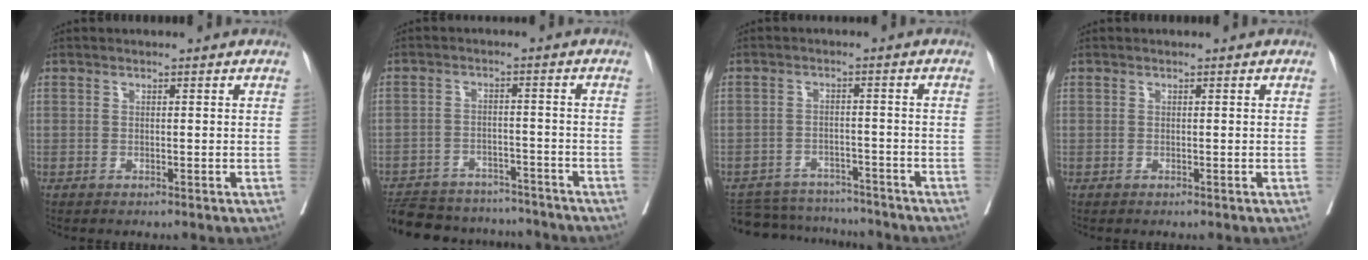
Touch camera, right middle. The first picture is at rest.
{"total": 17.2, "force": [-15.5, 5.7, 4.8], "torque": [-0.118, 0.005, -0.212]}
{"total": 11.2, "force": [-10.6, 3.2, 1.7], "torque": [-0.032, 0.008, -0.147]}
{"total": 0.0}